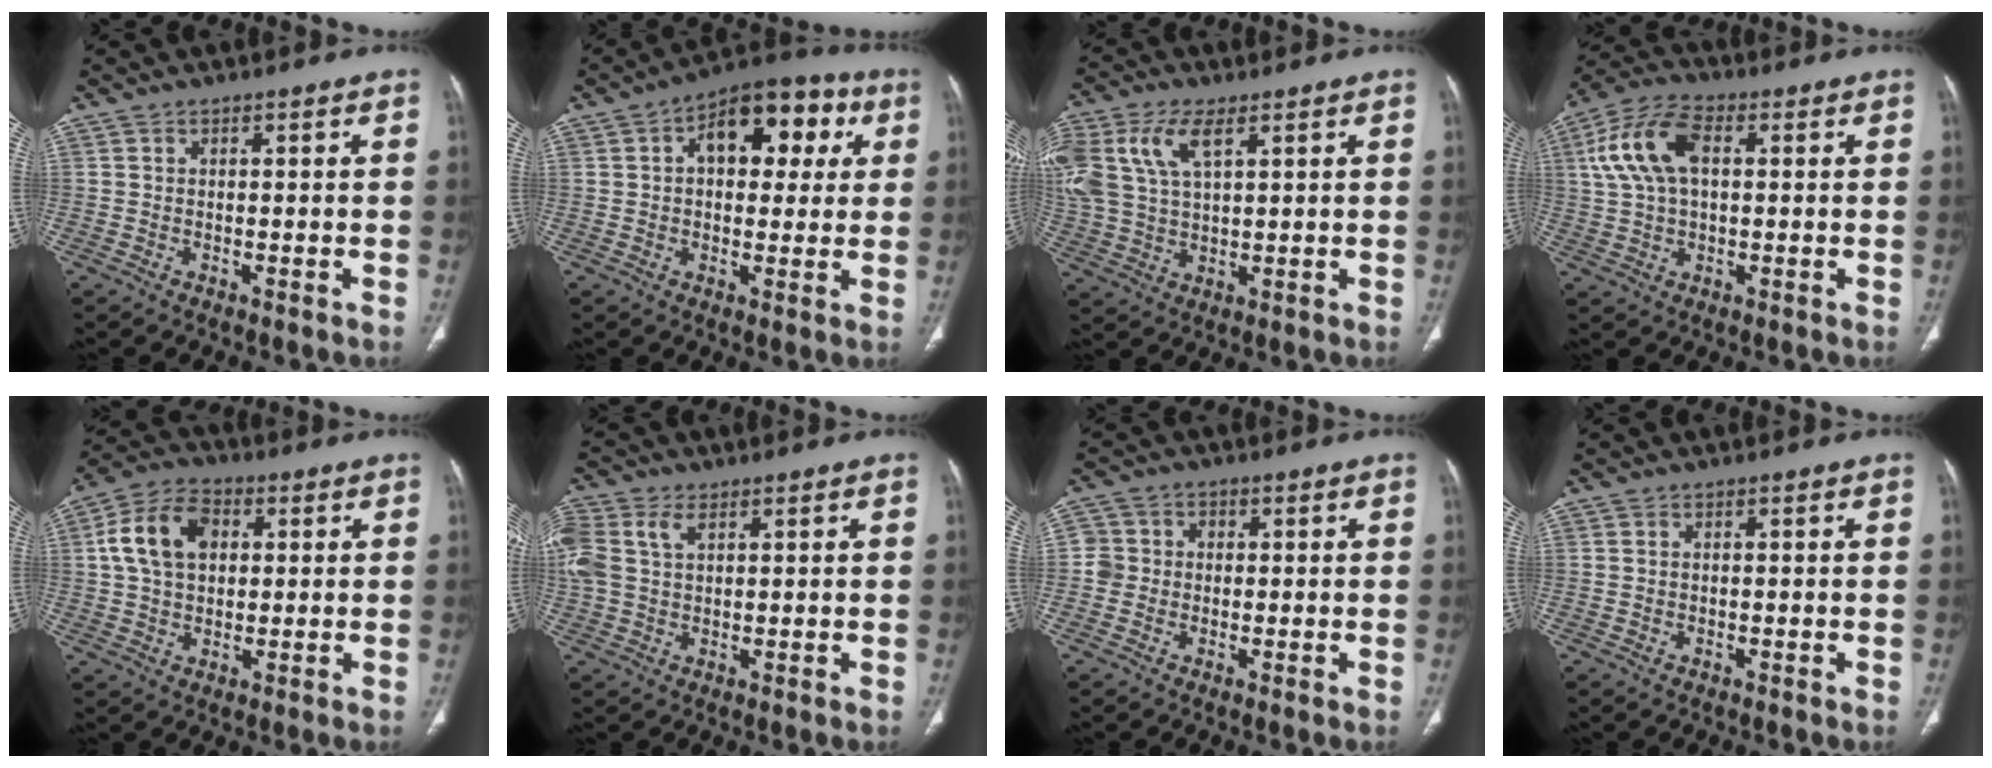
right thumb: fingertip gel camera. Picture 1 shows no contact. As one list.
[{"total": 14.6, "force": [4.2, 8.5, 11.1], "torque": [-0.112, 0.021, 0.055]}, {"total": 13.9, "force": [5.5, 7.3, 10.4], "torque": [-0.253, 0.001, 0.110]}, {"total": 11.8, "force": [2.5, 6.6, 9.5], "torque": [-0.199, 0.024, 0.046]}, {"total": 11.6, "force": [2.3, 7.8, 8.3], "torque": [-0.147, 0.017, 0.036]}, {"total": 11.6, "force": [4.0, 7.8, 7.5], "torque": [-0.211, 0.017, 0.080]}, {"total": 3.9, "force": [-0.4, 3.8, 0.8], "torque": [0.008, 0.010, -0.015]}, {"total": 0.0}]